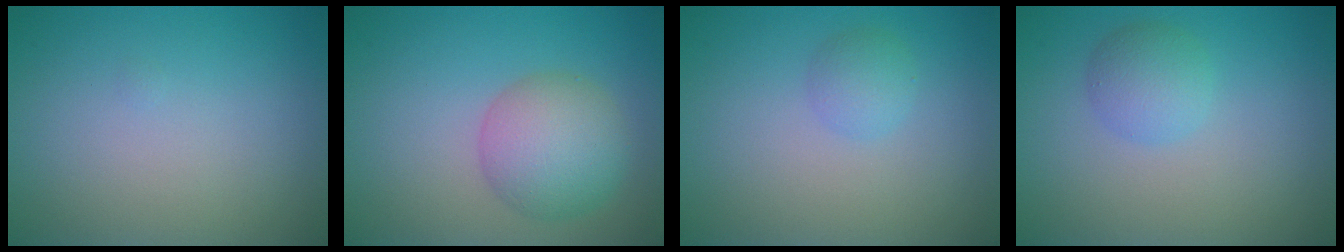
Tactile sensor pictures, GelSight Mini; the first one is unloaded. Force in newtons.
{"total": 5.1, "press": 5.1, "slide": 0.1}
{"total": 1.6, "press": 1.6, "slide": 0.0}
{"total": 2.4, "press": 2.4, "slide": 0.1}